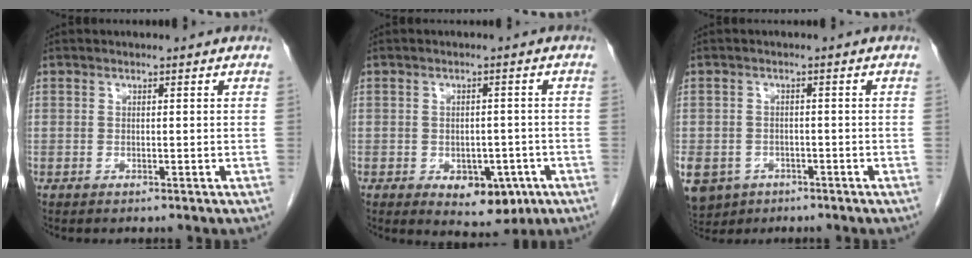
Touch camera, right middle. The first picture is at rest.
{"total": 6.5, "force": [-2.7, 3.7, 4.5], "torque": [-0.050, 0.000, -0.023]}
{"total": 10.6, "force": [-5.4, 8.3, 3.7], "torque": [-0.109, -0.004, -0.077]}